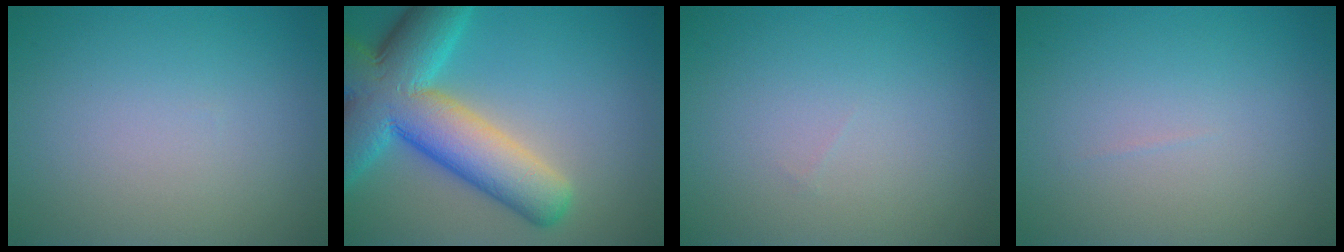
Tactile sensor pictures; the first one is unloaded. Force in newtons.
{"total": 11.6, "press": 11.6, "slide": 0.4}
{"total": 0.0}
{"total": 0.0}